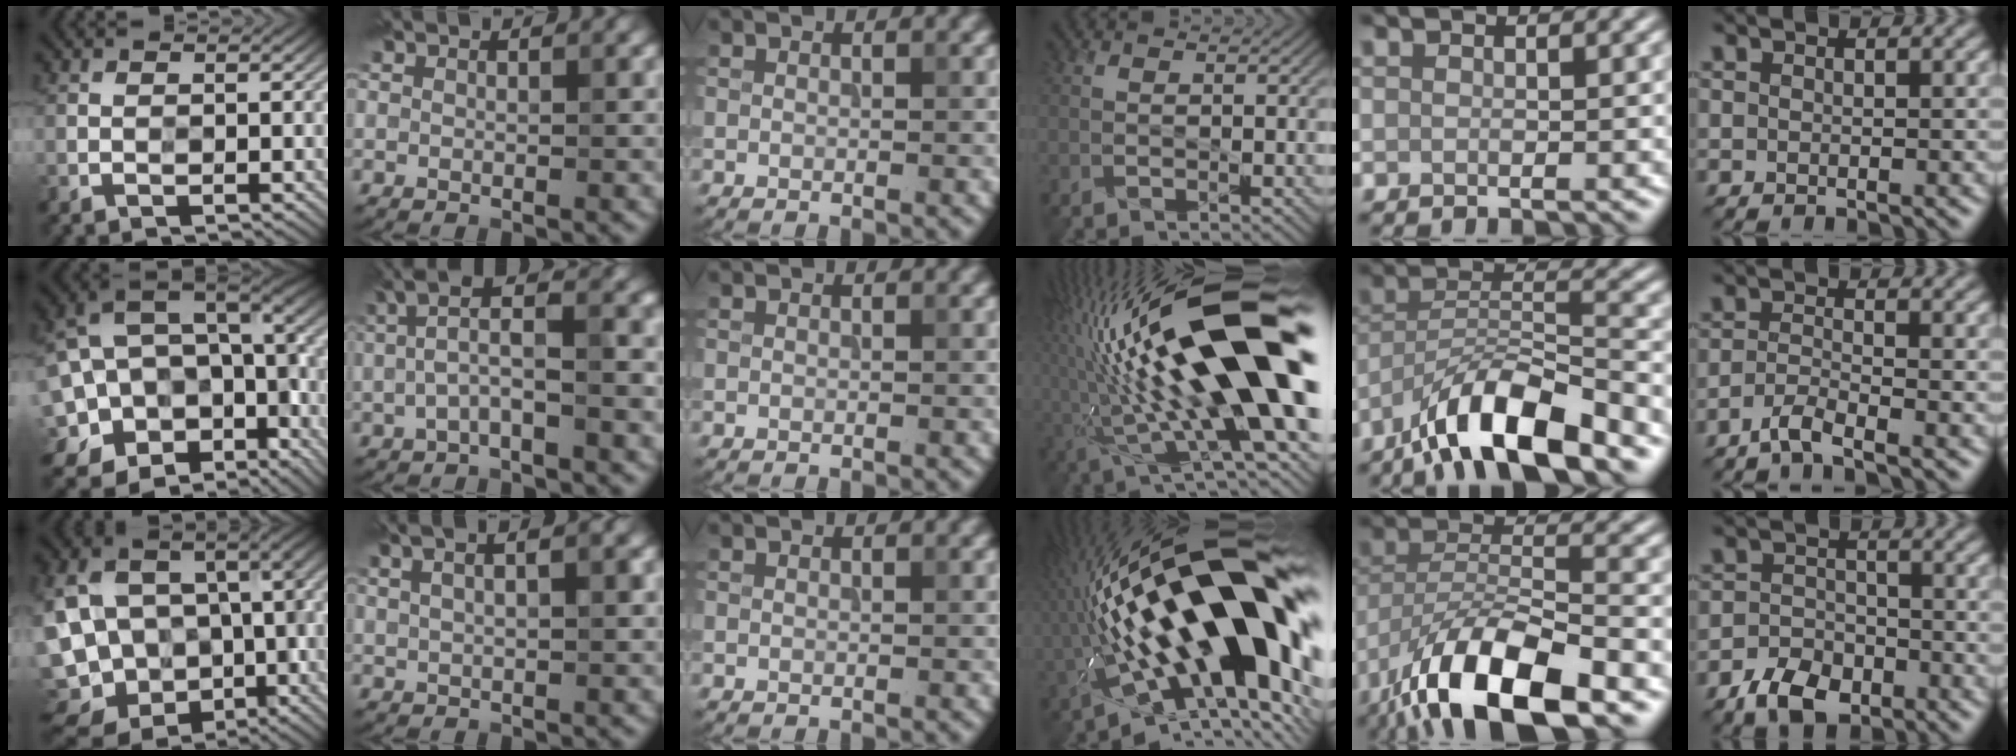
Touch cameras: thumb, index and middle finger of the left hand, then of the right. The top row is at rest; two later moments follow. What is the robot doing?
{"motion": "wipe", "object": "glass cup"}